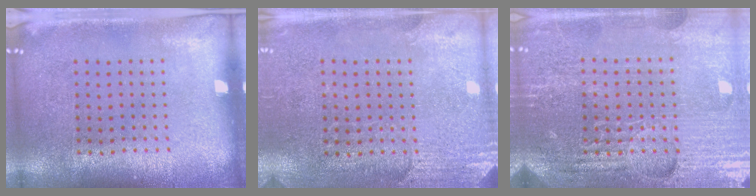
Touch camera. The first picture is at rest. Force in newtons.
{"total": 2.7, "press": 2.4, "slide": 1.1}
{"total": 4.9, "press": 4.6, "slide": 1.7}